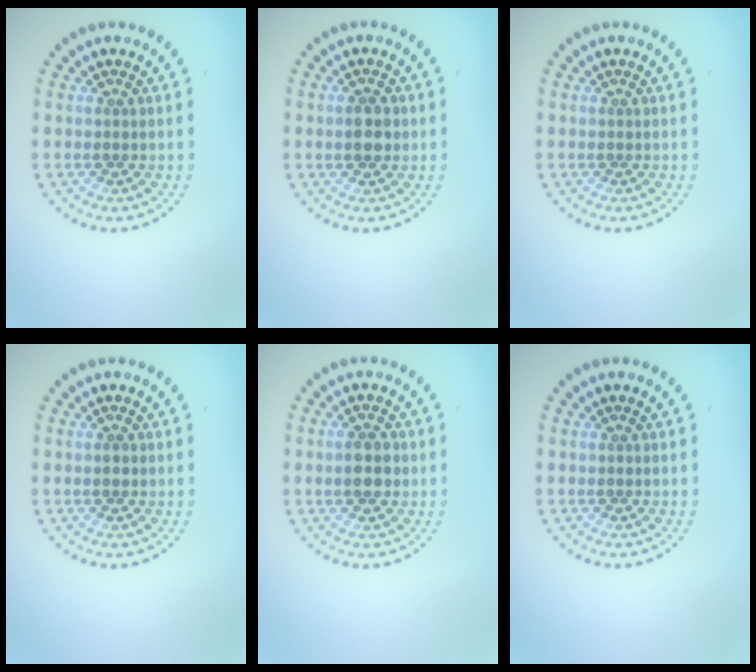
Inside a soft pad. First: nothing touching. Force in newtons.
{"total": 2.8, "press": 2.8, "slide": 0.1}
{"total": 0.0}
{"total": 1.0, "press": 0.9, "slide": 0.2}
{"total": 2.8, "press": 2.8, "slide": 0.2}
{"total": 0.0}